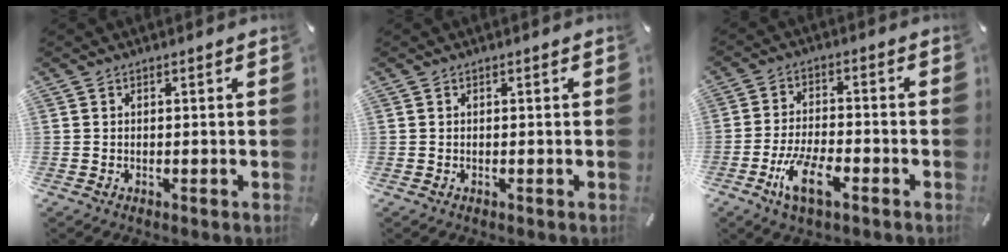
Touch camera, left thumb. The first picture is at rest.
{"total": 0.0}
{"total": 9.8, "force": [-5.0, 4.2, 7.4], "torque": [-0.156, 0.011, -0.092]}